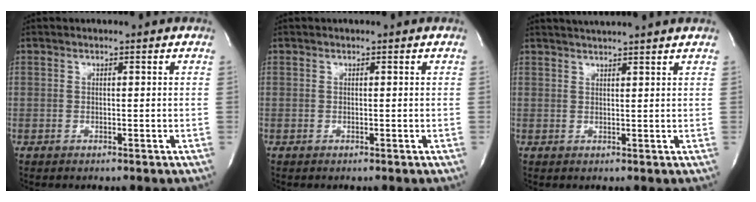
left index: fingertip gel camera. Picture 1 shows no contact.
{"total": 0.0}
{"total": 6.6, "force": [6.0, -0.8, 2.5], "torque": [-0.038, 0.026, 0.075]}